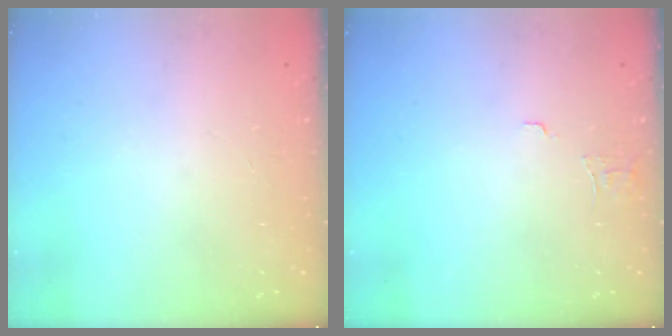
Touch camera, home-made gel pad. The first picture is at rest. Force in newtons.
{"total": 4.5, "press": 4.5, "slide": 0.3}